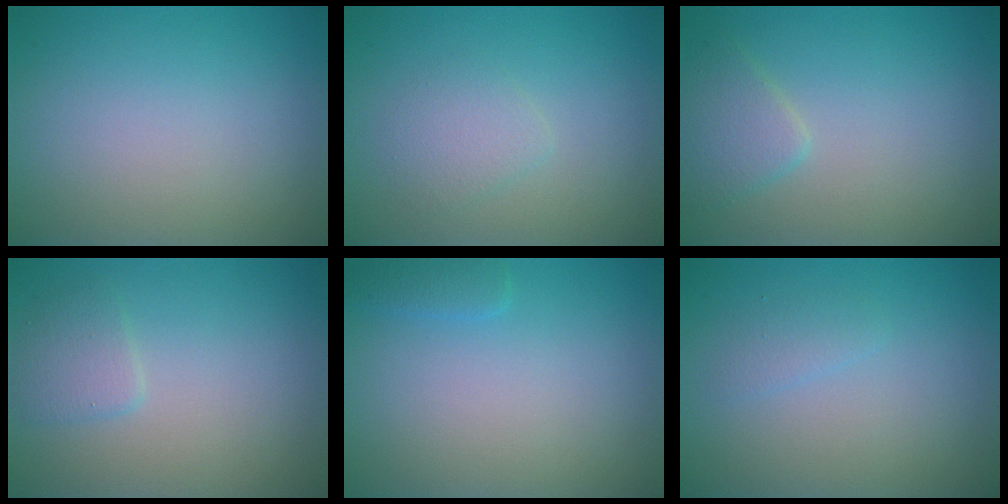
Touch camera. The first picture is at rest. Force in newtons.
{"total": 1.8, "press": 1.8, "slide": 0.1}
{"total": 2.3, "press": 2.3, "slide": 0.1}
{"total": 1.6, "press": 1.6, "slide": 0.0}
{"total": 1.0, "press": 1.0, "slide": 0.1}
{"total": 1.0, "press": 1.0, "slide": 0.0}